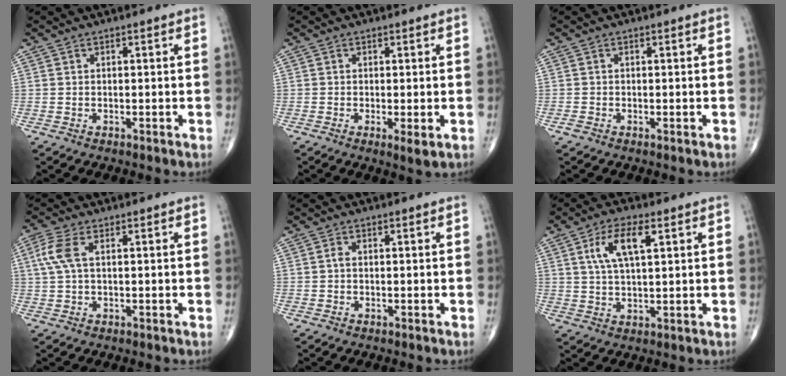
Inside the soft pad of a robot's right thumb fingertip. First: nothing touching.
{"total": 2.4, "force": [-0.5, 0.4, 2.3], "torque": [-0.043, -0.010, -0.010]}
{"total": 0.7, "force": [-0.4, 0.3, 0.5], "torque": [-0.010, -0.001, -0.007]}
{"total": 5.1, "force": [1.3, 2.2, 4.4], "torque": [-0.125, 0.017, 0.026]}
{"total": 0.7, "force": [-0.1, 0.4, 0.6], "torque": [-0.012, 0.000, -0.005]}
{"total": 8.1, "force": [3.0, 3.0, 6.9], "torque": [-0.134, -0.001, 0.058]}